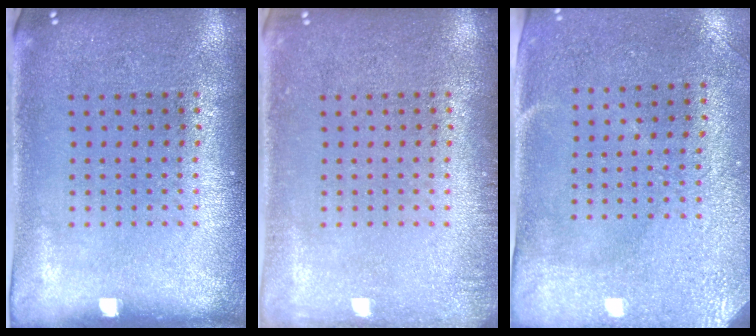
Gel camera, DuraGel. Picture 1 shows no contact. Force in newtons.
{"total": 1.2, "press": 1.1, "slide": 0.2}
{"total": 2.9, "press": 2.4, "slide": 1.6}